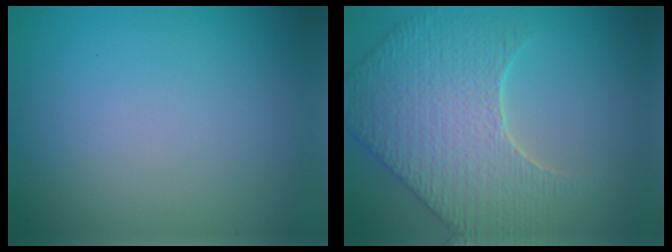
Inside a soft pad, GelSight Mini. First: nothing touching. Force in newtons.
{"total": 6.2, "press": 5.6, "slide": 2.7}